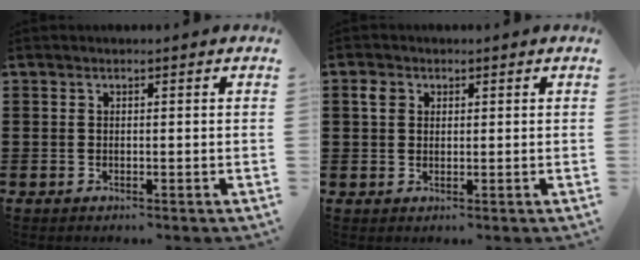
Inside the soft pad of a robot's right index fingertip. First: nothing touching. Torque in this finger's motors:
{"motor_torque": [0.54, 0.02, 0.02, 0.02]}